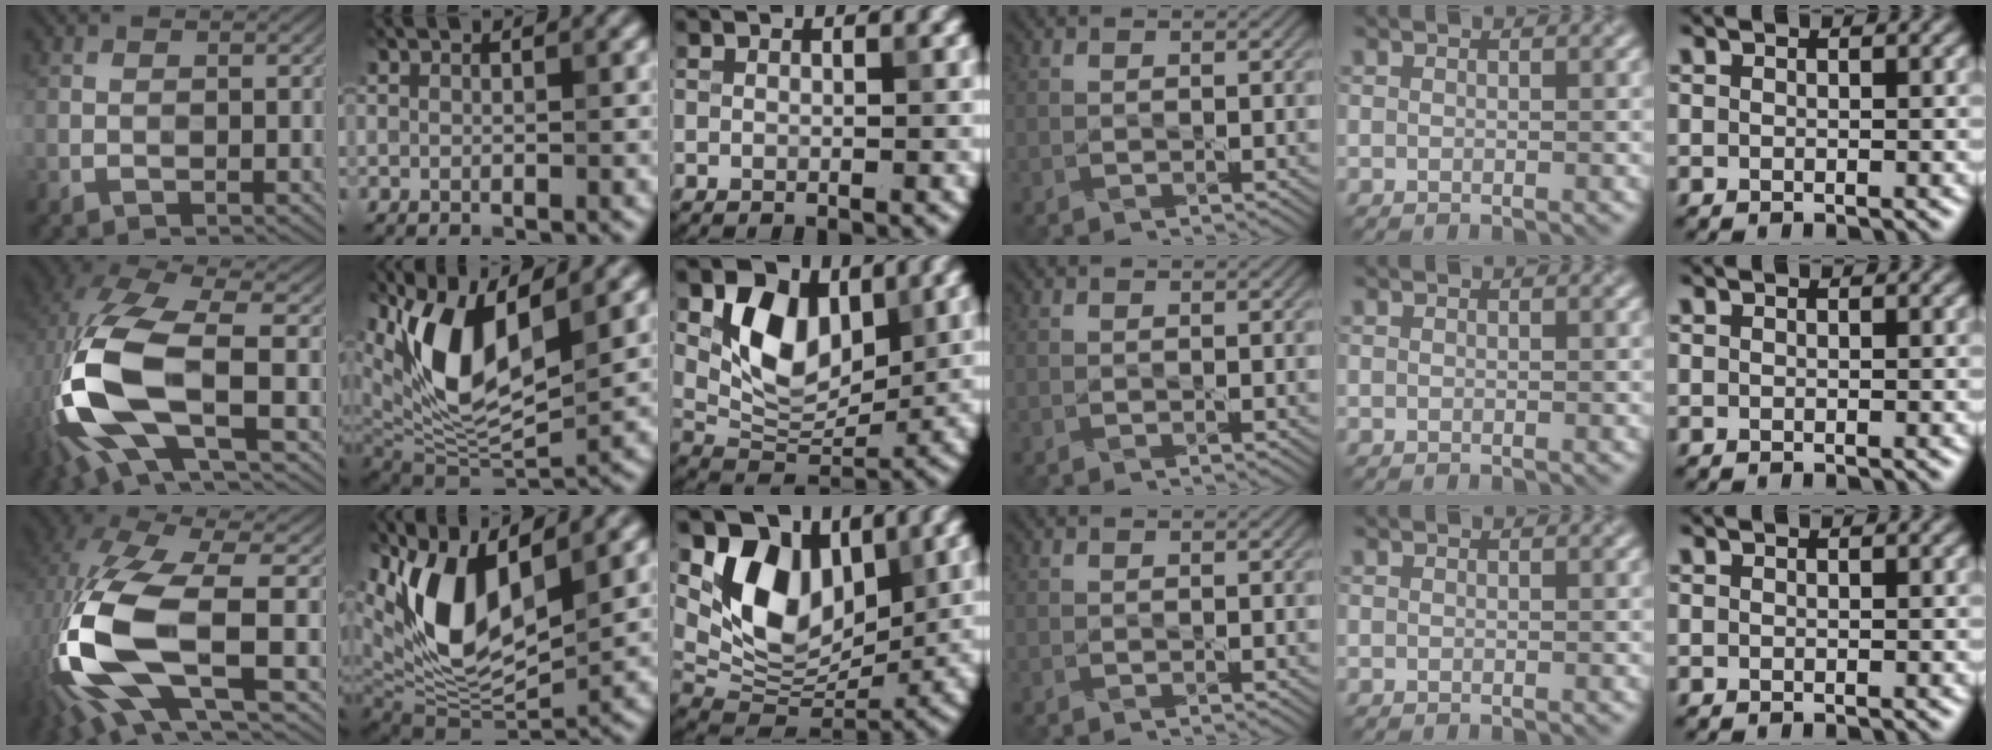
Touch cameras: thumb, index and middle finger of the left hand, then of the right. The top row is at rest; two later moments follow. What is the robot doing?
{"motion": "lift_and_place", "object": "knife"}